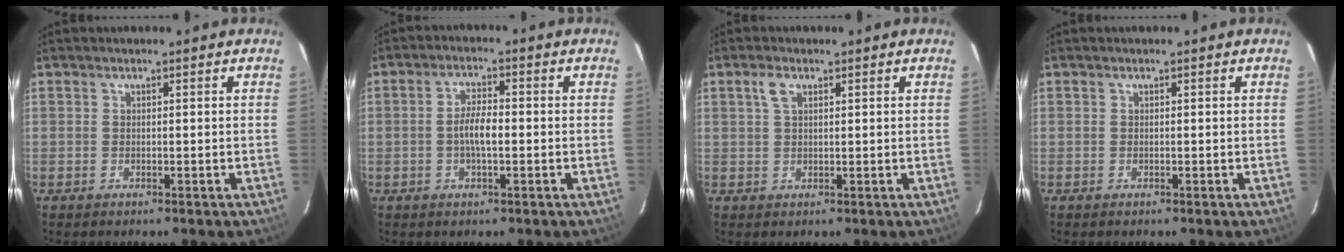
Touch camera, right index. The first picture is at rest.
{"total": 4.3, "force": [-0.8, 1.2, 4.1], "torque": [-0.080, 0.006, -0.015]}
{"total": 2.5, "force": [1.2, 1.3, 1.8], "torque": [-0.037, 0.006, 0.023]}
{"total": 0.0}